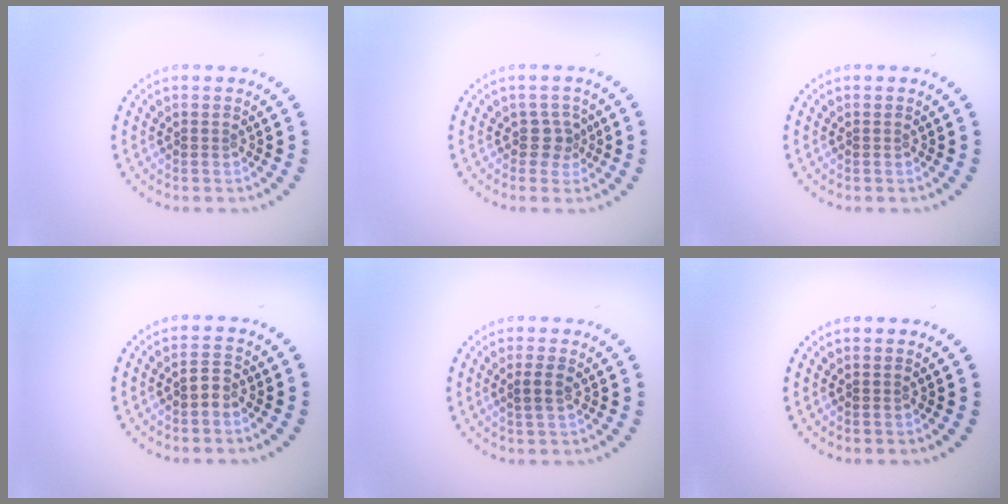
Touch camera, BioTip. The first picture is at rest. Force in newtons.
{"total": 1.8, "press": 1.4, "slide": 1.1}
{"total": 0.0}
{"total": 1.4, "press": 1.4, "slide": 0.4}
{"total": 1.1, "press": 0.9, "slide": 0.6}
{"total": 0.0}